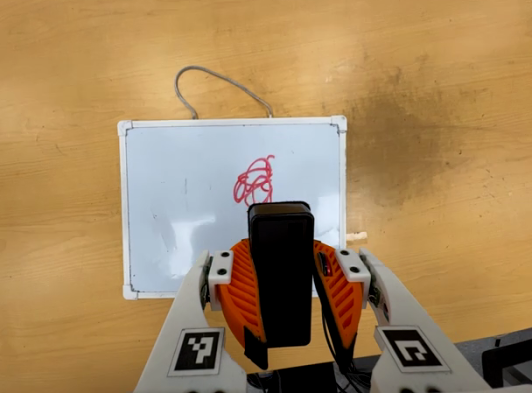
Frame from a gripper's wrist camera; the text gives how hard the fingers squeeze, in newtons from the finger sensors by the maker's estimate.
{"total": 7.6, "left": 6.7, "right": 8.5}